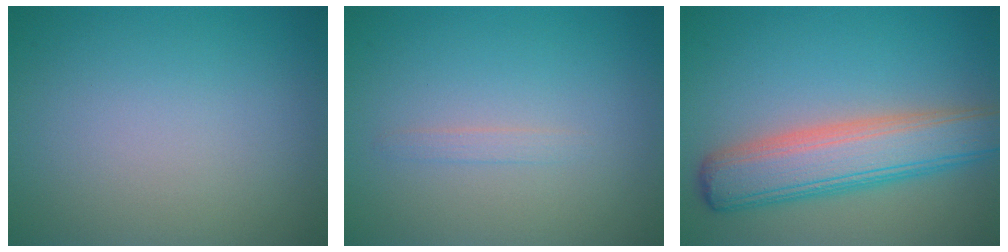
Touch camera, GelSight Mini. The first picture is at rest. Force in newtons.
{"total": 0.8, "press": 0.8, "slide": 0.0}
{"total": 7.1, "press": 7.1, "slide": 0.6}